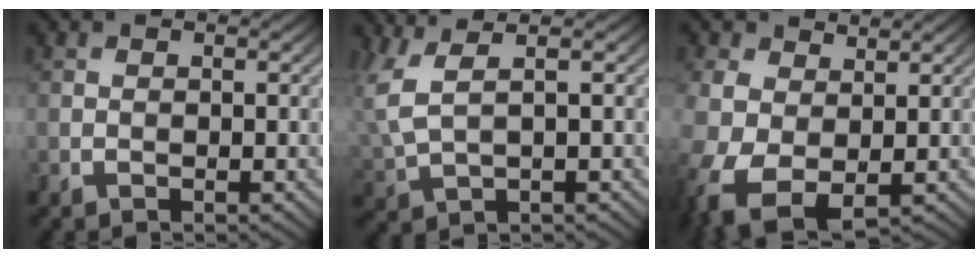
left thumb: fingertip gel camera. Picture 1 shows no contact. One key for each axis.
{"total": 4.4, "fx": 2.5, "fy": 1.1, "fz": 3.5, "tx": -0.093, "ty": 0.009, "tz": 0.057}
{"total": 8.0, "fx": -1.2, "fy": 5.5, "fz": 5.8, "tx": -0.176, "ty": -0.015, "tz": -0.024}